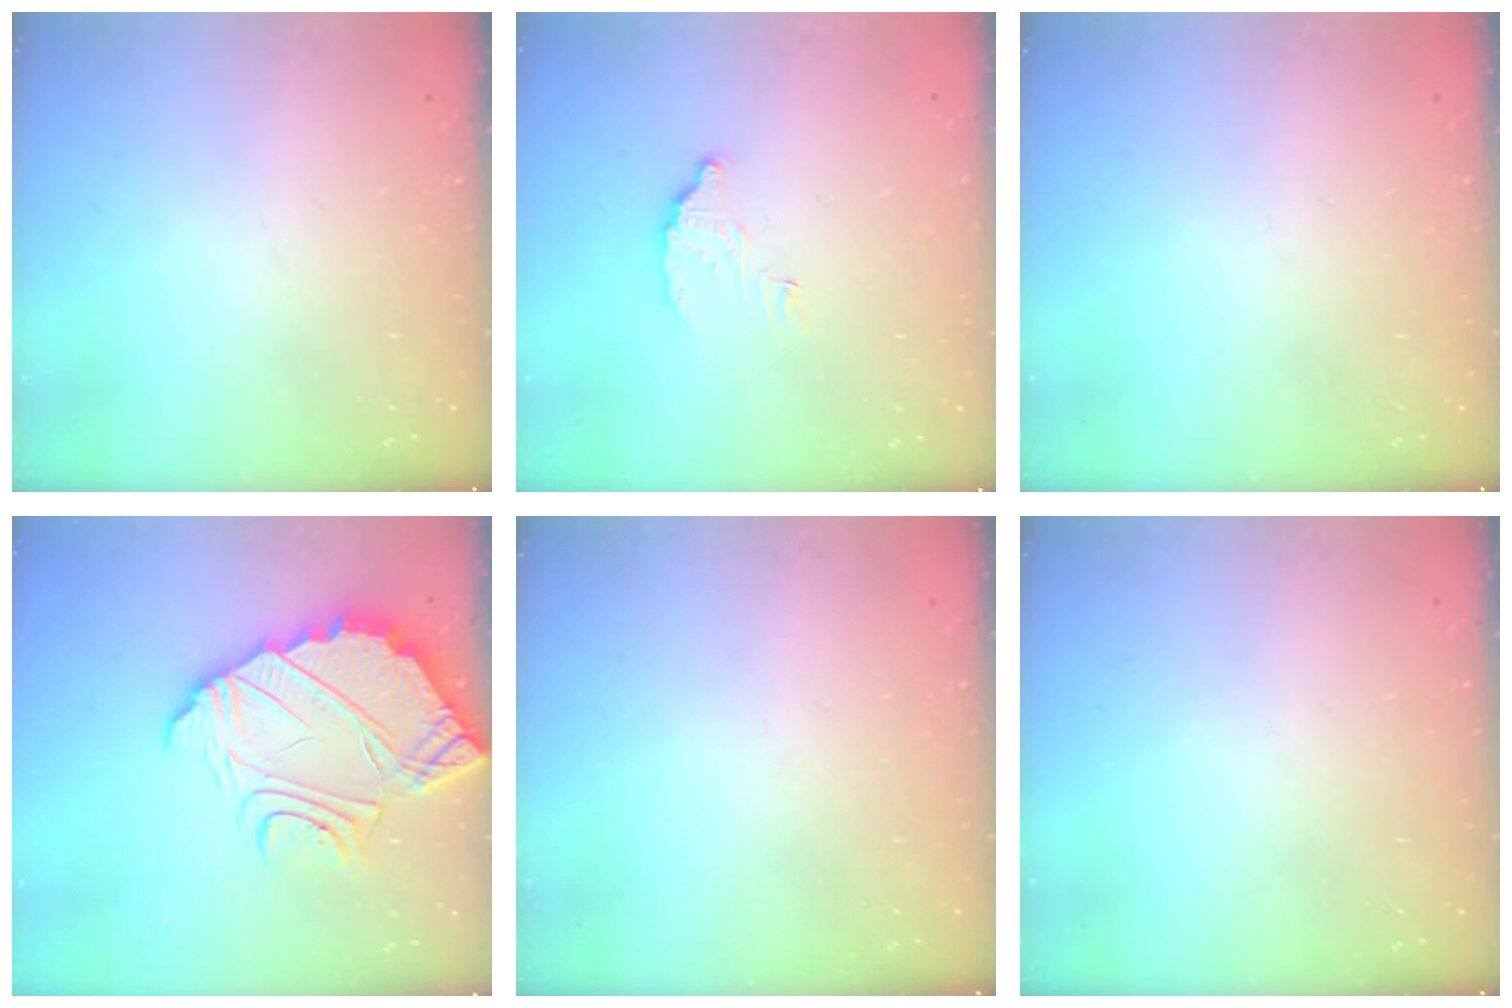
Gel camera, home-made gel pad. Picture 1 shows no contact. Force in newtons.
{"total": 5.8, "press": 5.8, "slide": 0.3}
{"total": 0.0}
{"total": 12.8, "press": 12.7, "slide": 1.1}
{"total": 0.0}
{"total": 0.0}